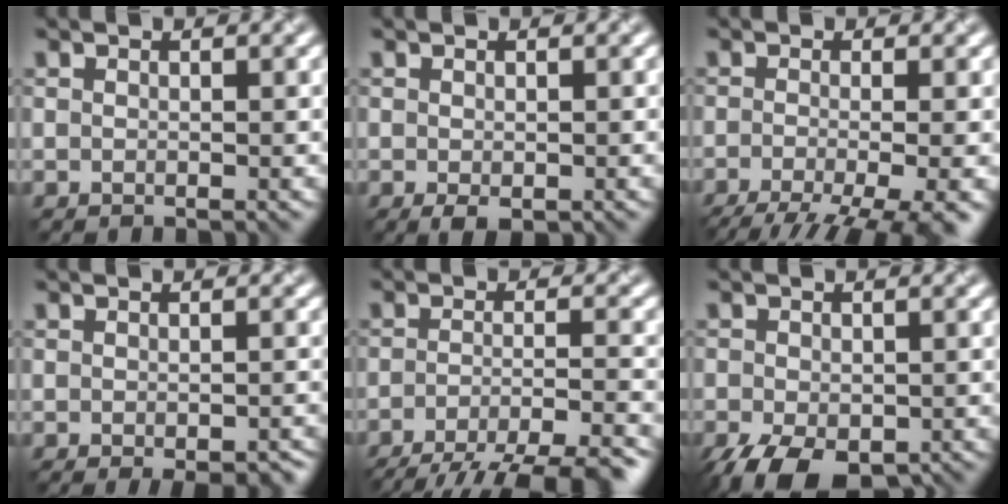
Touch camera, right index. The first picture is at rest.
{"total": 1.3, "force": [-0.5, 0.6, 1.0], "torque": [-0.018, -0.005, -0.006]}
{"total": 9.3, "force": [-5.4, 2.9, 7.0], "torque": [-0.098, -0.033, -0.074]}
{"total": 4.5, "force": [-2.7, 1.4, 3.3], "torque": [-0.036, -0.012, -0.021]}
{"total": 9.7, "force": [-7.5, 2.2, 5.7], "torque": [-0.077, -0.013, -0.105]}
{"total": 7.5, "force": [-4.4, 3.7, 4.8], "torque": [-0.090, -0.026, -0.065]}